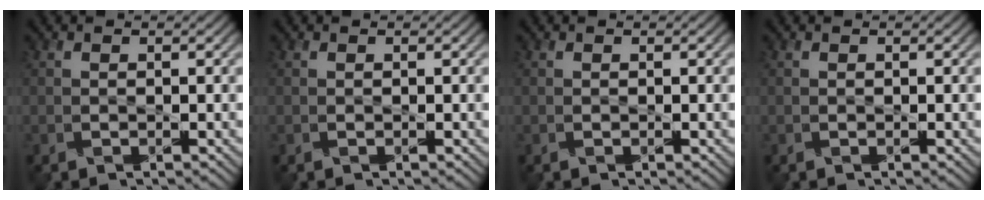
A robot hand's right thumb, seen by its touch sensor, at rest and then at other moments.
{"total": 0.0}
{"total": 0.0}
{"total": 0.0}